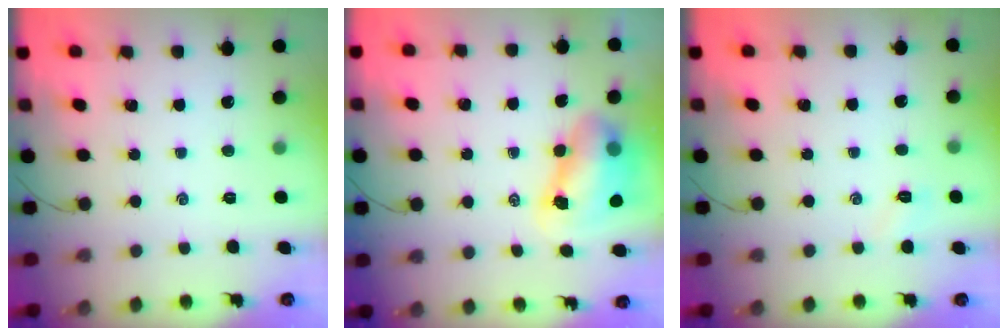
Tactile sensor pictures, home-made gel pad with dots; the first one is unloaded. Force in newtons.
{"total": 8.1, "press": 7.9, "slide": 2.0}
{"total": 2.9, "press": 2.8, "slide": 0.8}